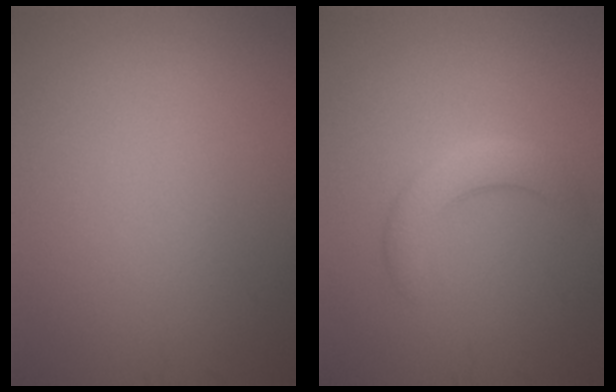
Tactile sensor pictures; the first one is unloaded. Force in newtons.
{"total": 2.9, "press": 2.9, "slide": 0.2}